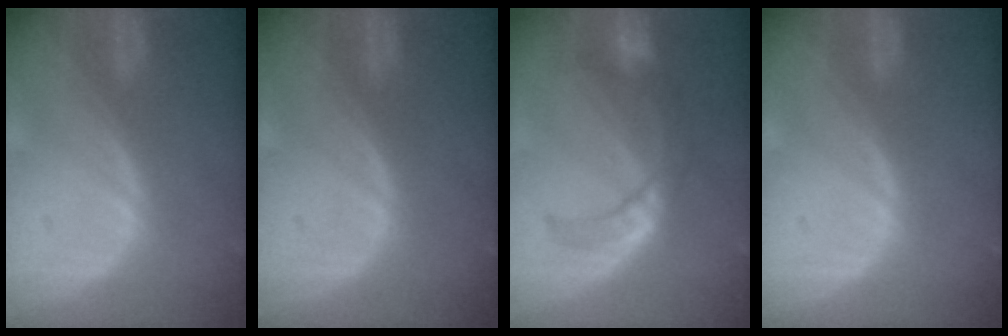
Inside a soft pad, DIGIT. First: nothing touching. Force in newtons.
{"total": 0.0}
{"total": 7.2, "press": 7.0, "slide": 1.6}
{"total": 0.0}